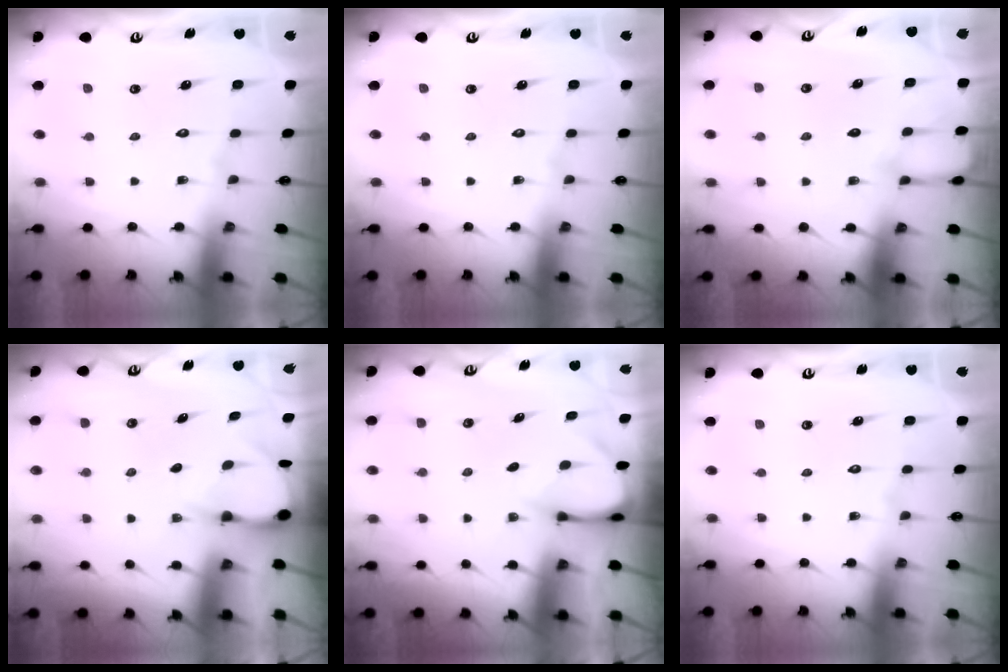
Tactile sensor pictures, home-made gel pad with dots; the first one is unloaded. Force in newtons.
{"total": 0.0}
{"total": 4.3, "press": 4.3, "slide": 0.4}
{"total": 3.3, "press": 3.3, "slide": 0.4}
{"total": 3.0, "press": 2.9, "slide": 0.4}
{"total": 0.0}